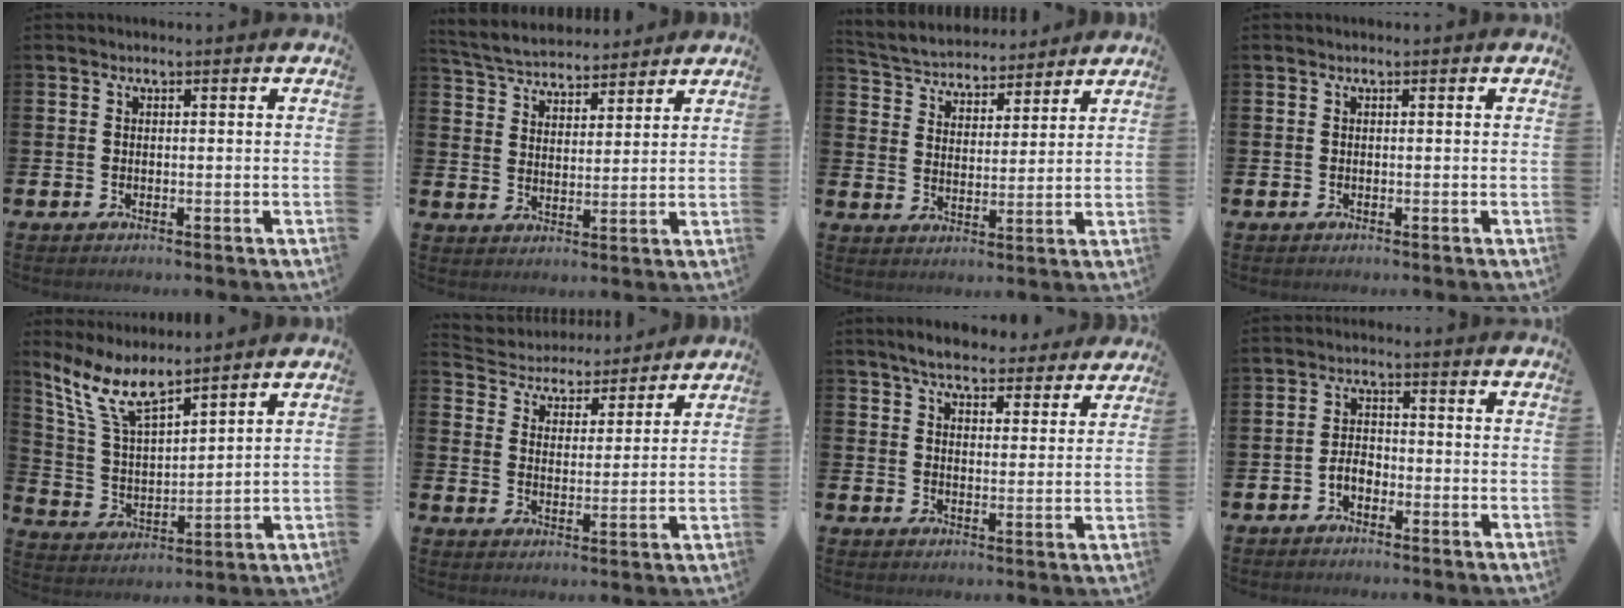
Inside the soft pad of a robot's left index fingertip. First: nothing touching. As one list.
[{"total": 5.1, "force": [5.0, 1.1, 0.2], "torque": [-0.028, -0.030, 0.089]}, {"total": 4.6, "force": [4.4, 1.5, -0.3], "torque": [-0.022, -0.034, 0.074]}, {"total": 0.0}, {"total": 8.8, "force": [7.1, 2.3, 4.6], "torque": [-0.122, -0.026, 0.131]}, {"total": 4.8, "force": [4.5, 1.7, -0.2], "torque": [-0.027, -0.039, 0.074]}, {"total": 6.2, "force": [5.9, 1.3, 1.3], "torque": [-0.034, -0.030, 0.104]}, {"total": 2.5, "force": [-1.8, 1.4, 1.1], "torque": [-0.021, 0.006, -0.038]}]